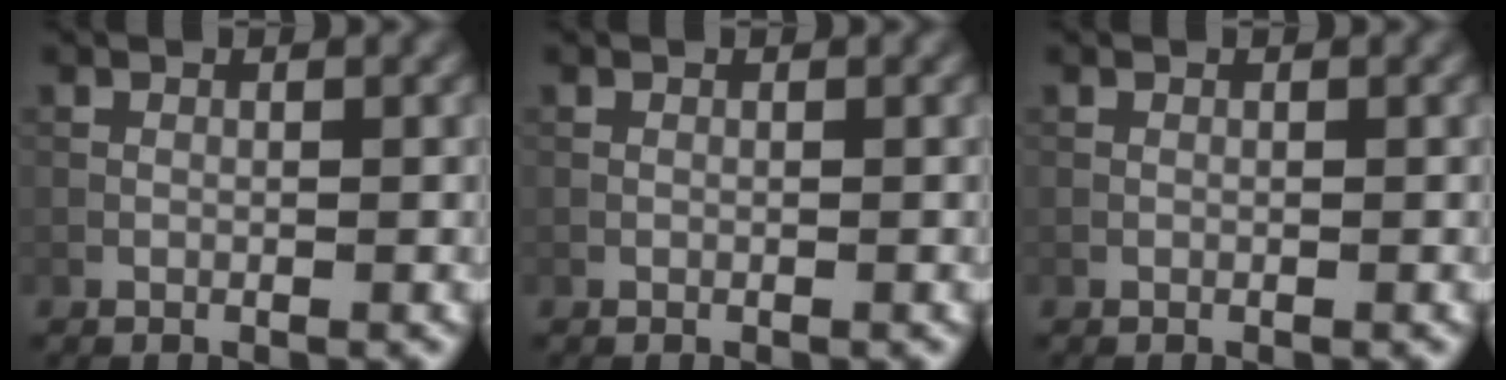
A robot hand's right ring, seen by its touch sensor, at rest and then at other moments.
{"total": 0.0}
{"total": 0.0}